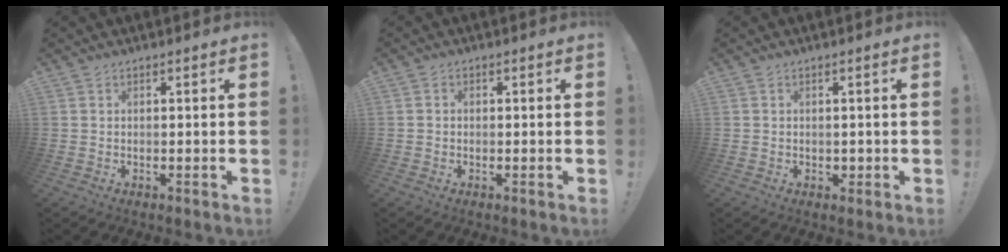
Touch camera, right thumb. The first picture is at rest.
{"total": 0.9, "force": [-0.4, 0.7, 0.2], "torque": [-0.004, 0.004, -0.007]}
{"total": 1.2, "force": [0.2, 1.1, 0.4], "torque": [0.001, 0.000, 0.002]}